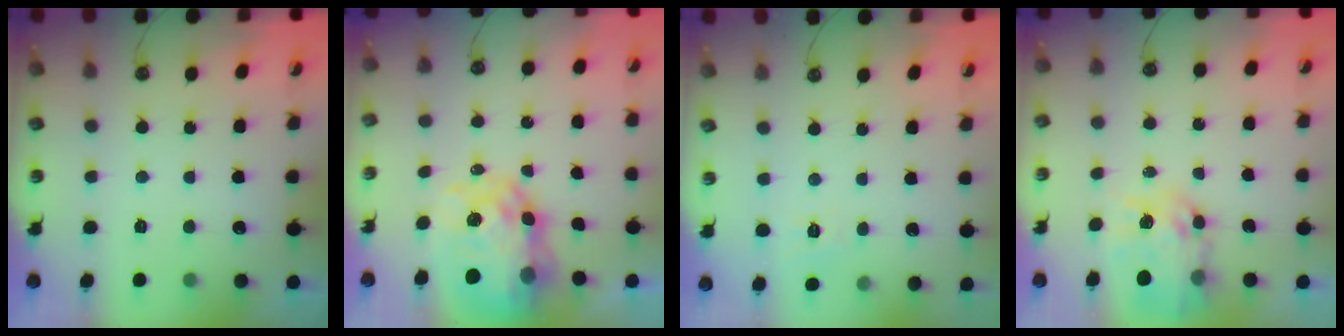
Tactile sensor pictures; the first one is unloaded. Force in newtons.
{"total": 13.2, "press": 13.2, "slide": 1.0}
{"total": 2.8, "press": 2.8, "slide": 0.5}
{"total": 11.2, "press": 11.2, "slide": 1.1}